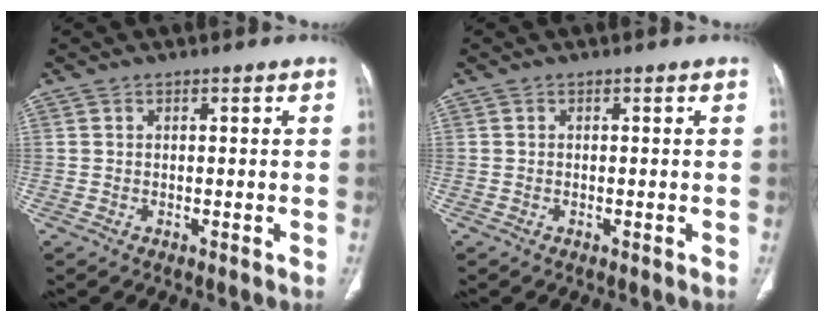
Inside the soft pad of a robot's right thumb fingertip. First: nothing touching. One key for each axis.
{"total": 0.0}